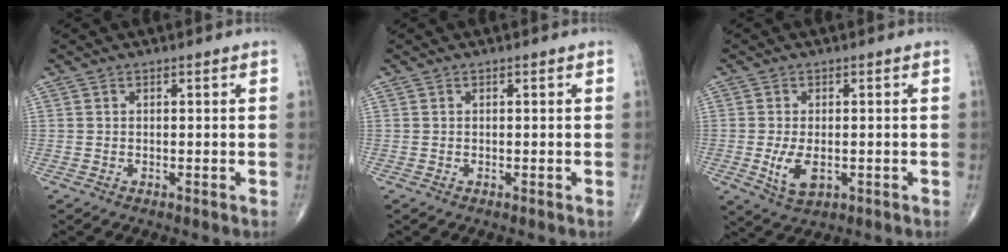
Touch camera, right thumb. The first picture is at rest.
{"total": 0.0}
{"total": 5.4, "force": [-1.0, 2.9, 4.4], "torque": [-0.084, -0.010, -0.011]}